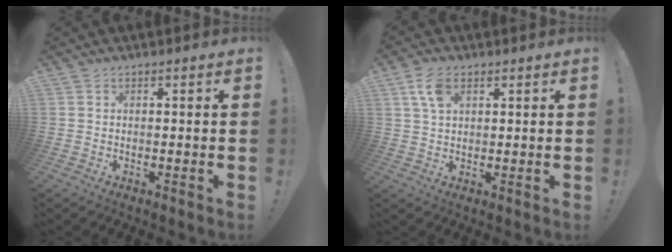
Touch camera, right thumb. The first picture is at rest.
{"total": 6.4, "force": [2.9, 3.4, 4.5], "torque": [-0.079, -0.002, 0.053]}